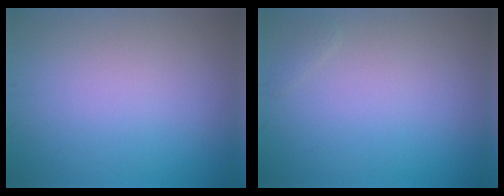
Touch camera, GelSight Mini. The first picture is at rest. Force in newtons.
{"total": 0.6, "press": 0.5, "slide": 0.1}